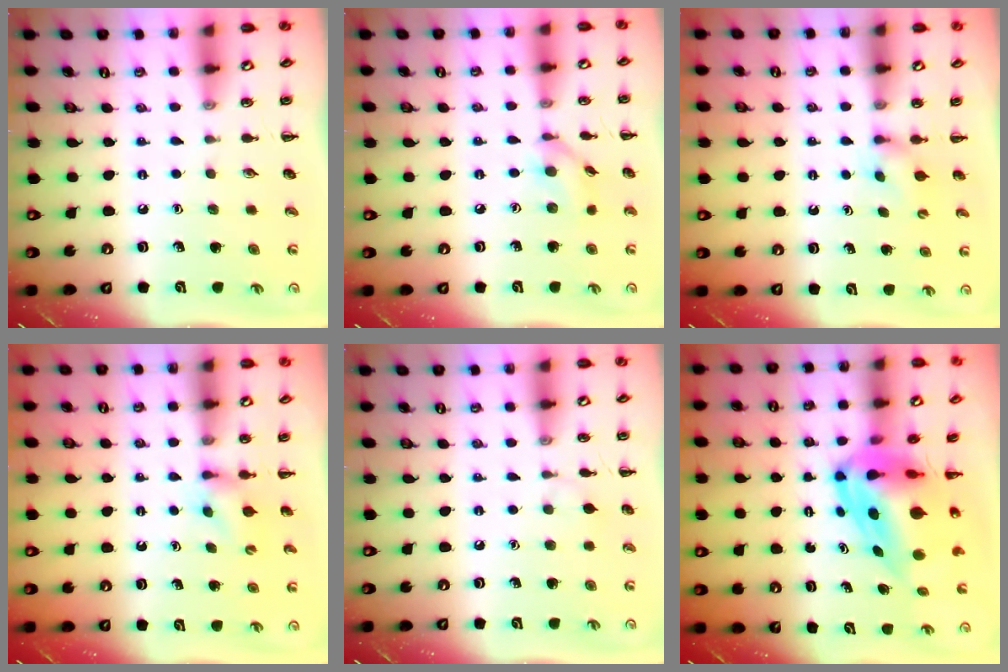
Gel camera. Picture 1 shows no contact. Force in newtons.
{"total": 6.7, "press": 6.7, "slide": 0.4}
{"total": 3.2, "press": 3.0, "slide": 0.9}
{"total": 3.8, "press": 3.6, "slide": 1.2}
{"total": 4.6, "press": 4.3, "slide": 1.4}
{"total": 9.7, "press": 9.2, "slide": 3.1}